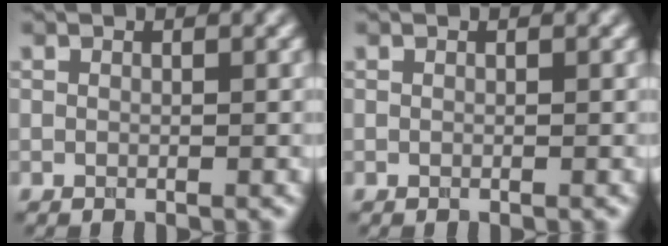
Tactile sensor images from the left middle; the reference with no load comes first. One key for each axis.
{"total": 0.0}